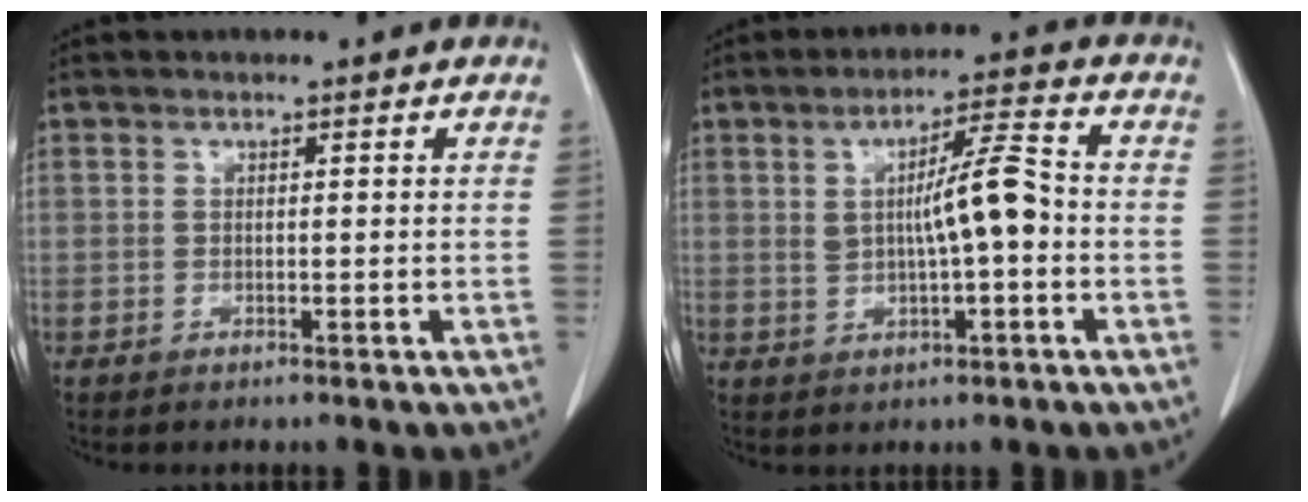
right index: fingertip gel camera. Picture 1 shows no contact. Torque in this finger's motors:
{"motor_torque": [0.29, -0.04, 0.19, 0.06]}